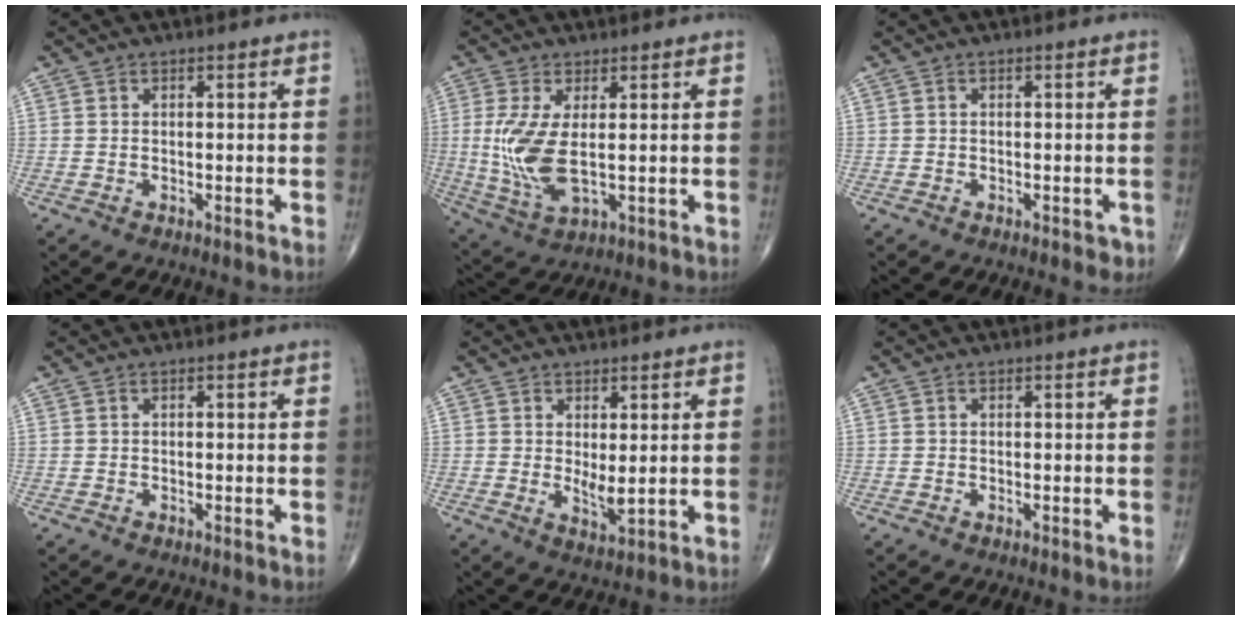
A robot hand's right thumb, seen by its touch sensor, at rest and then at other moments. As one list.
[{"total": 10.0, "force": [0.4, 3.9, 9.2], "torque": [-0.213, -0.018, 0.019]}, {"total": 1.5, "force": [-0.7, 0.9, 0.9], "torque": [-0.002, 0.002, -0.008]}, {"total": 0.0}, {"total": 3.6, "force": [0.6, 1.2, 3.3], "torque": [-0.055, -0.016, 0.016]}, {"total": 0.0}]